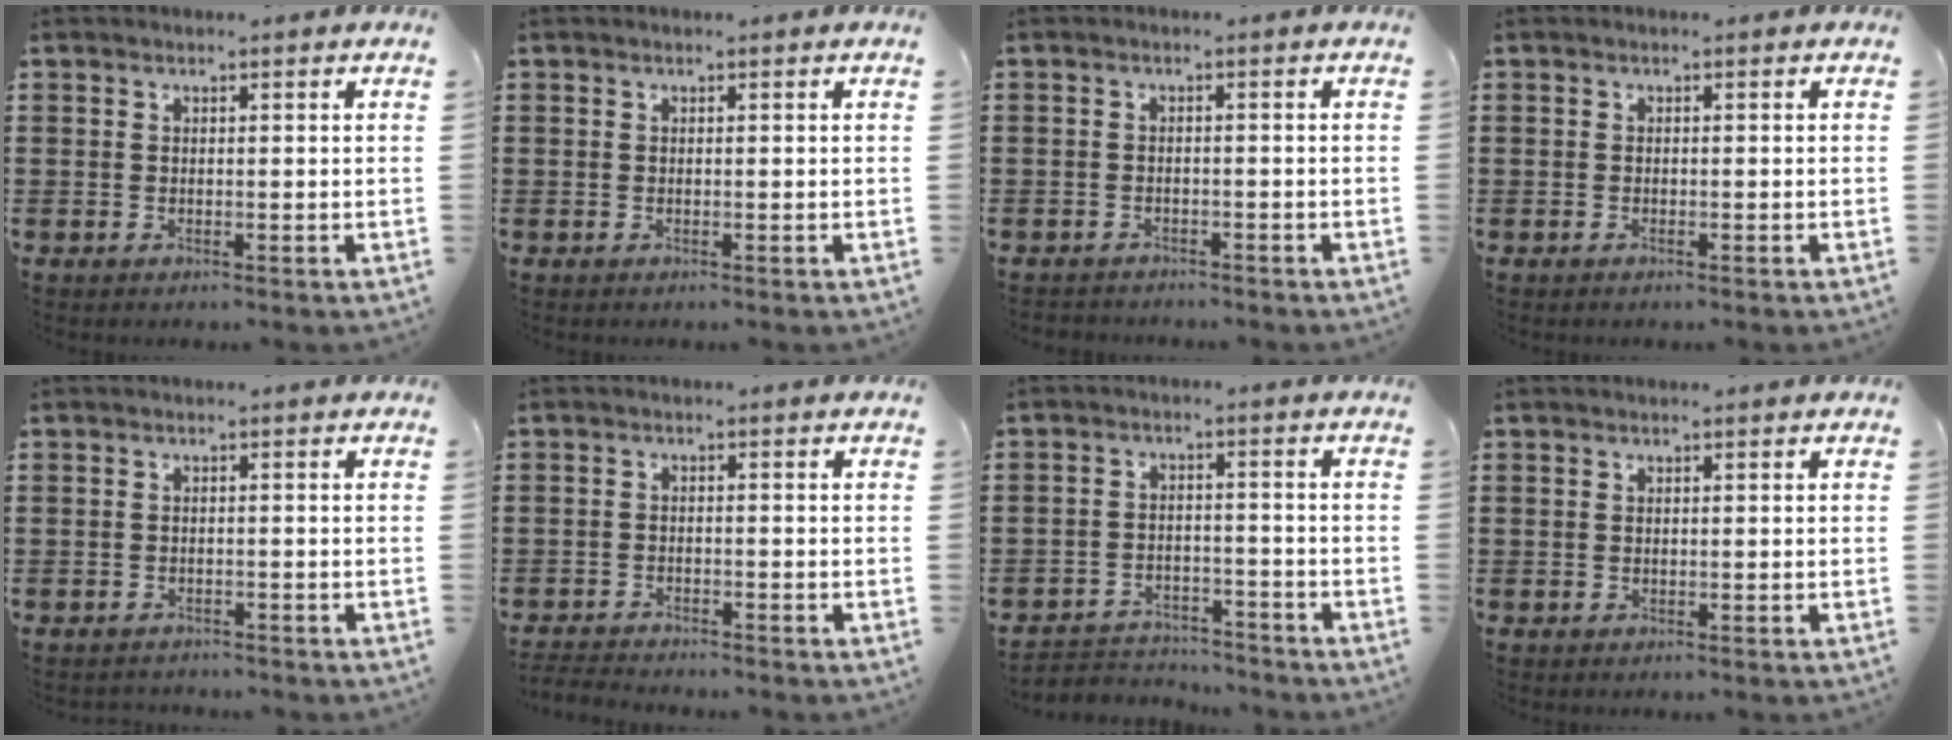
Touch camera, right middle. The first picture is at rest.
{"total": 0.0}
{"total": 1.4, "force": [-1.4, 0.1, -0.1], "torque": [-0.004, -0.001, -0.030]}
{"total": 0.5, "force": [-0.3, -0.1, 0.4], "torque": [-0.009, -0.006, -0.004]}
{"total": 1.1, "force": [-1.1, 0.1, -0.1], "torque": [-0.003, 0.001, -0.023]}
{"total": 2.5, "force": [-2.5, 0.1, 0.1], "torque": [-0.008, -0.005, -0.053]}
{"total": 3.6, "force": [-3.5, 0.9, -0.1], "torque": [-0.007, 0.002, -0.074]}
{"total": 0.0}